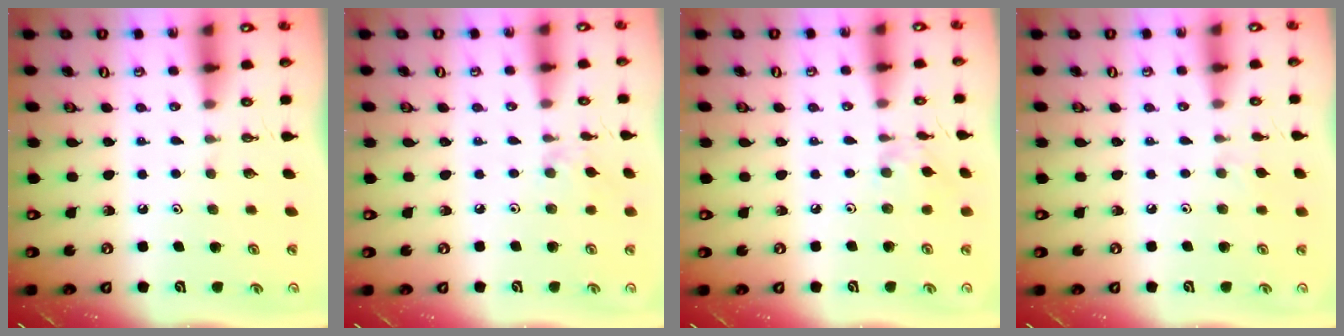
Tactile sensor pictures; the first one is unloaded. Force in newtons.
{"total": 2.3, "press": 2.3, "slide": 0.4}
{"total": 2.1, "press": 2.1, "slide": 0.2}
{"total": 5.1, "press": 5.0, "slide": 0.7}